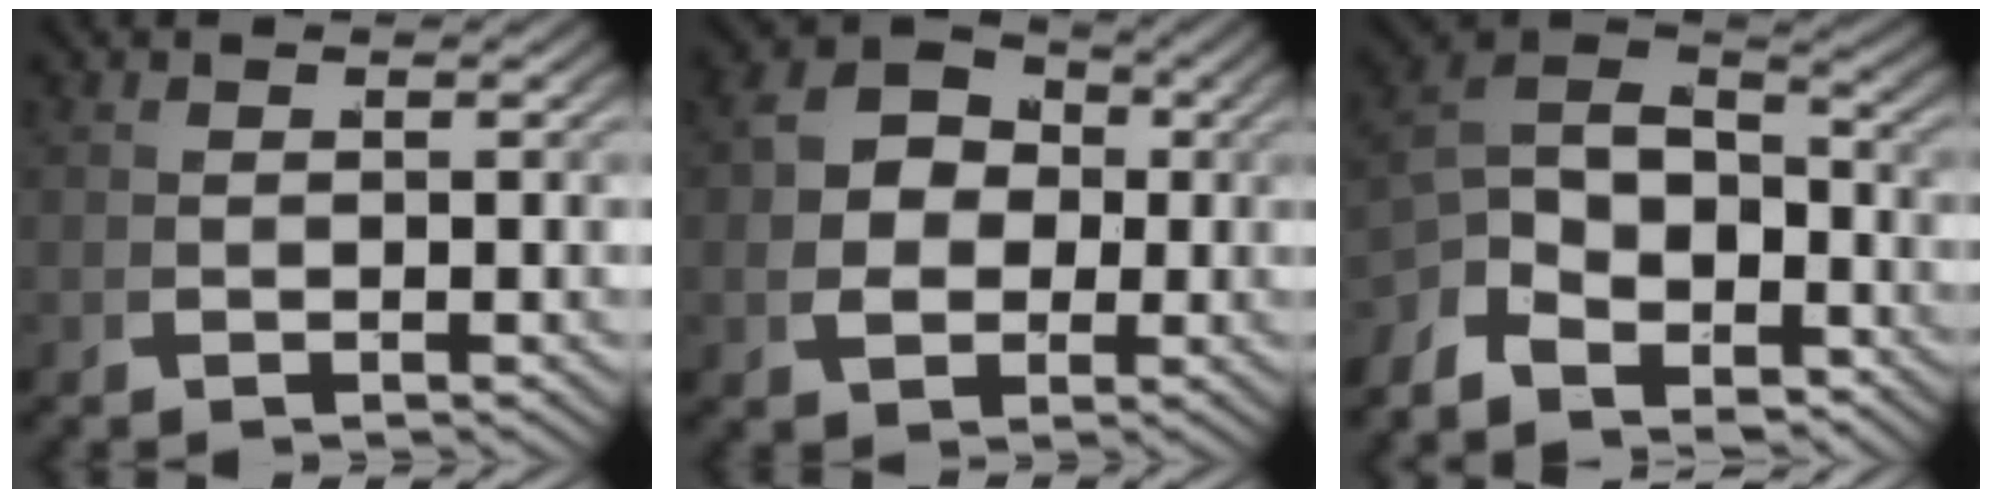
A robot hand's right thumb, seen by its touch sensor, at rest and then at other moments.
{"total": 8.2, "force": [1.1, 6.5, 4.9], "torque": [-0.098, -0.005, 0.019]}
{"total": 7.8, "force": [-0.1, 5.3, 5.7], "torque": [-0.117, -0.003, -0.007]}